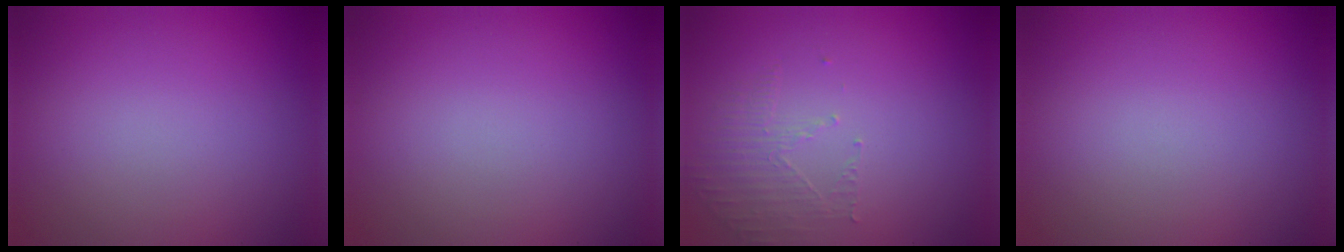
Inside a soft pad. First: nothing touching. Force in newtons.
{"total": 0.0}
{"total": 1.6, "press": 0.7, "slide": 1.4}
{"total": 0.0}